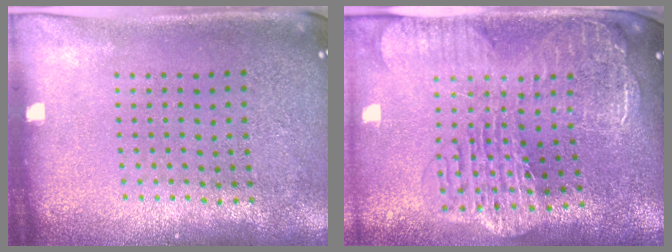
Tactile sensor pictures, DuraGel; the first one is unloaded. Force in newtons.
{"total": 3.1, "press": 2.6, "slide": 1.8}